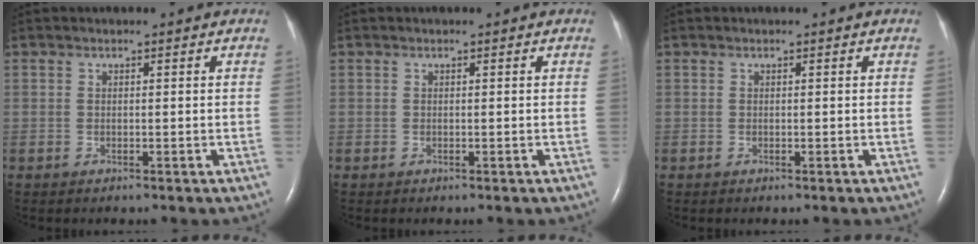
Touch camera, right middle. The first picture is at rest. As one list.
[{"total": 0.0}, {"total": 0.0}]